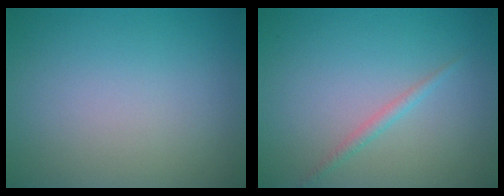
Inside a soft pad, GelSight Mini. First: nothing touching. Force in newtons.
{"total": 1.1, "press": 1.1, "slide": 0.0}